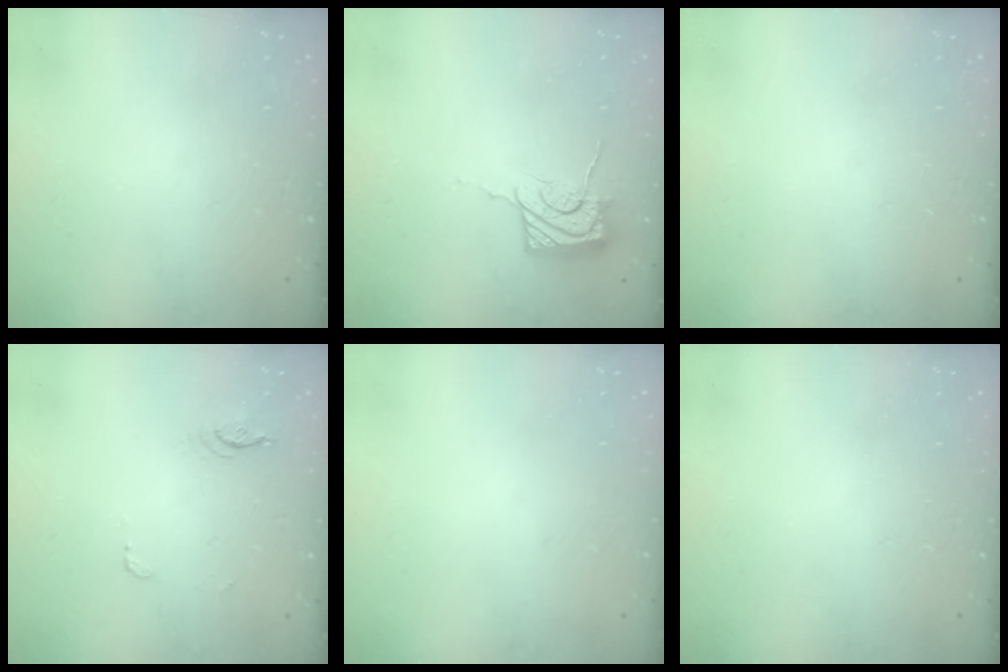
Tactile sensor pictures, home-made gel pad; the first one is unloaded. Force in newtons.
{"total": 12.2, "press": 12.0, "slide": 1.8}
{"total": 0.0}
{"total": 4.4, "press": 4.1, "slide": 1.6}
{"total": 0.0}
{"total": 0.0}